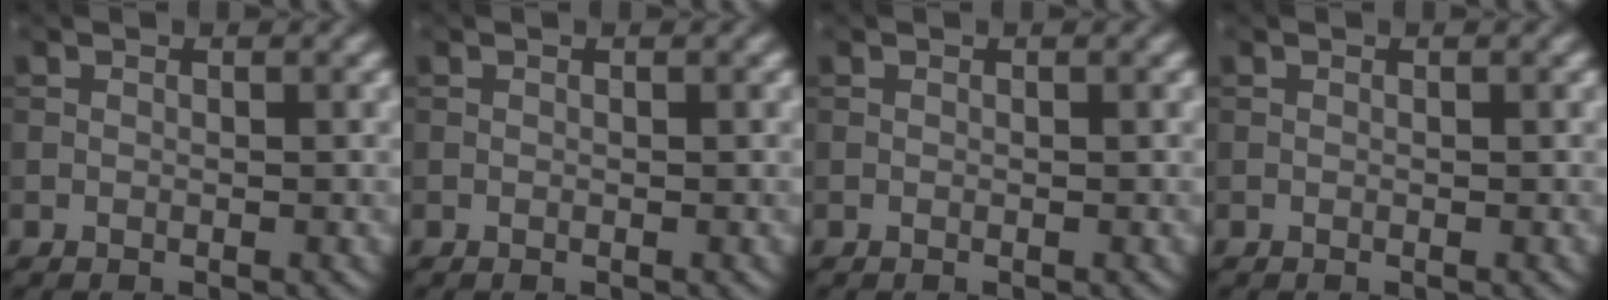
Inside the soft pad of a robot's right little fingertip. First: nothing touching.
{"total": 0.0}
{"total": 0.0}
{"total": 0.0}